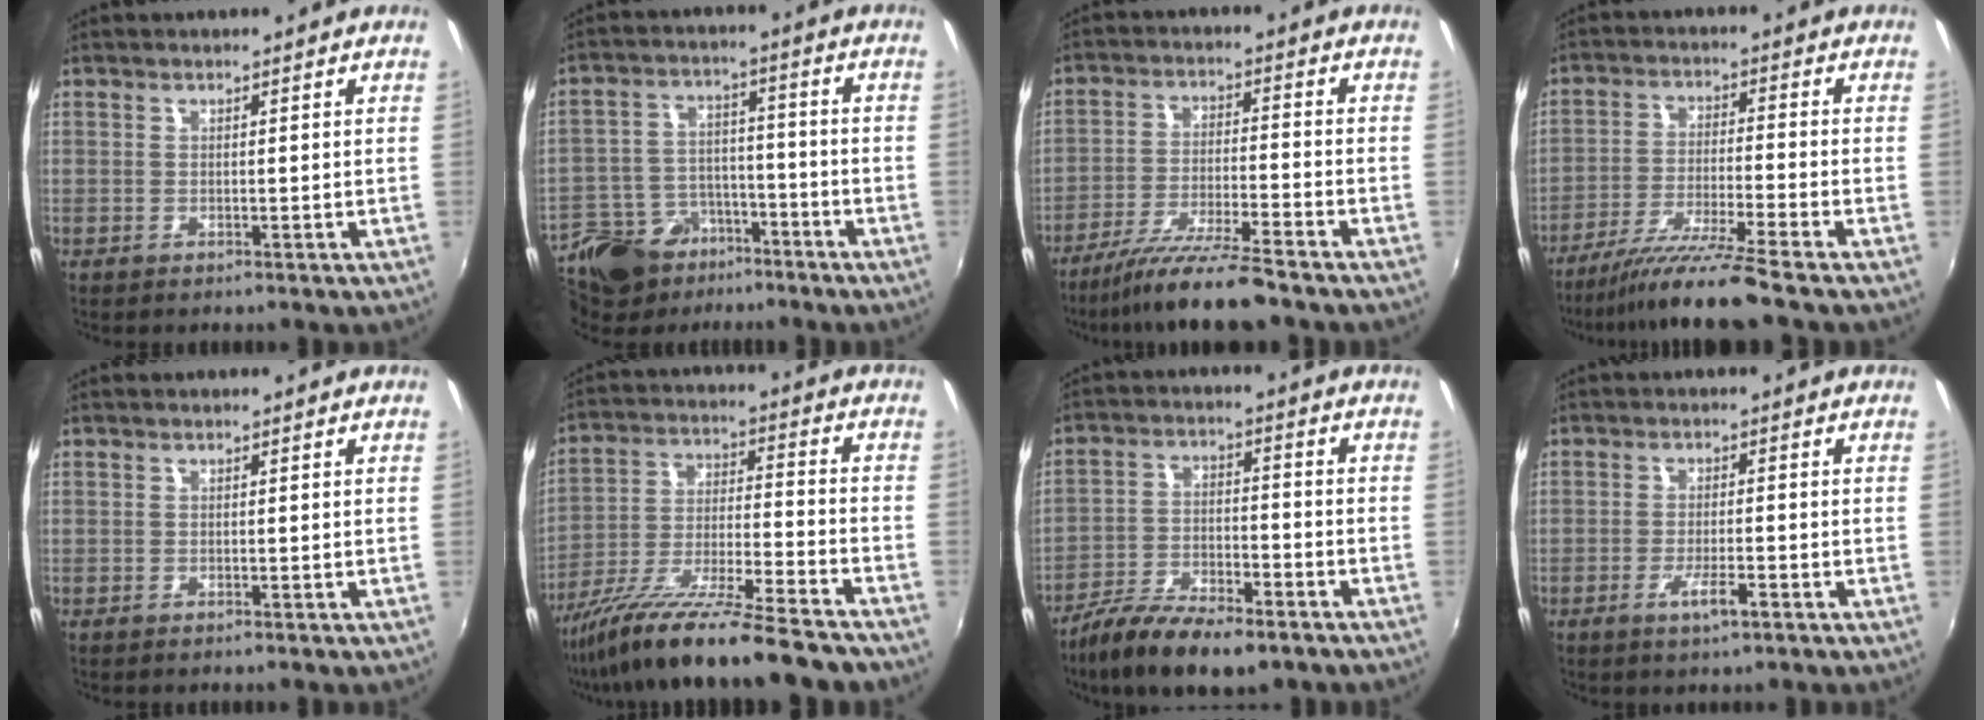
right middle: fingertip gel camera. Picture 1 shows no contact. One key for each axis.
{"total": 15.1, "fx": -10.3, "fy": 9.4, "fz": 5.7, "tx": -0.153, "ty": 0.013, "tz": -0.158}
{"total": 11.2, "fx": -9.5, "fy": -0.4, "fz": 5.9, "tx": -0.125, "ty": -0.016, "tz": -0.165}
{"total": 11.5, "fx": -9.7, "fy": -2.2, "fz": 5.7, "tx": -0.119, "ty": -0.015, "tz": -0.172}
{"total": 0.0}
{"total": 20.8, "fx": -17.0, "fy": 1.2, "fz": 11.8, "tx": -0.223, "ty": -0.052, "tz": -0.282}
{"total": 15.2, "fx": -11.1, "fy": 4.8, "fz": 9.1, "tx": -0.187, "ty": -0.036, "tz": -0.193}
{"total": 4.1, "fx": -2.3, "fy": 0.7, "fz": 3.3, "tx": -0.068, "ty": -0.006, "tz": -0.042}